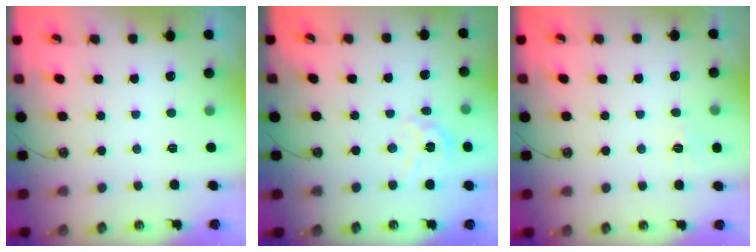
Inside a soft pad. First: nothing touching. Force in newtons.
{"total": 8.7, "press": 8.7, "slide": 0.8}
{"total": 6.1, "press": 6.0, "slide": 0.6}